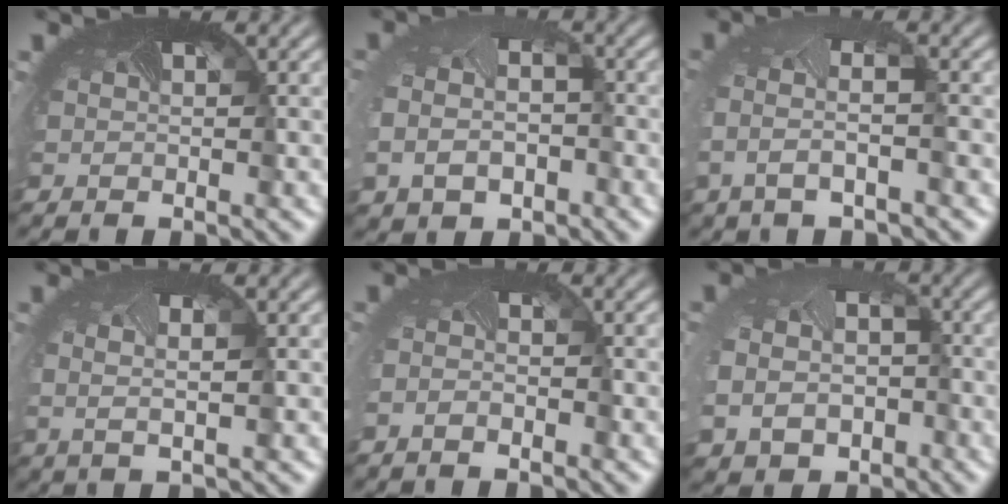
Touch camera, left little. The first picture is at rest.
{"total": 5.6, "force": [-1.4, 4.1, 3.6], "torque": [-0.081, -0.032, -0.005]}
{"total": 2.6, "force": [-0.8, 0.6, 2.4], "torque": [-0.066, -0.006, -0.017]}
{"total": 1.2, "force": [0.2, -0.2, 1.2], "torque": [-0.032, -0.004, 0.005]}
{"total": 1.1, "force": [-0.8, 0.3, 0.7], "torque": [-0.012, -0.011, -0.013]}
{"total": 7.7, "force": [-1.8, 6.3, 4.0], "torque": [-0.082, -0.043, -0.024]}